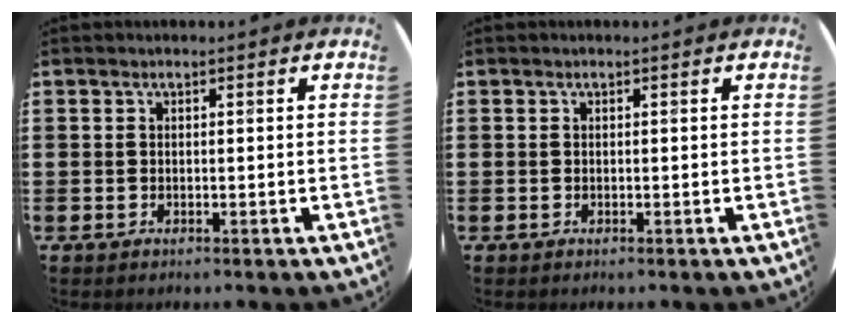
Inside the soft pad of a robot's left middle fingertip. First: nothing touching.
{"total": 0.0}